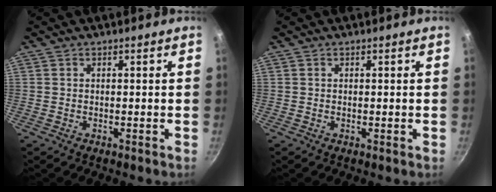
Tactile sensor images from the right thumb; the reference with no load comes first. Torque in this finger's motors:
{"motor_torque": [1.54, 1.47, -0.15, -0.16, 0.07]}